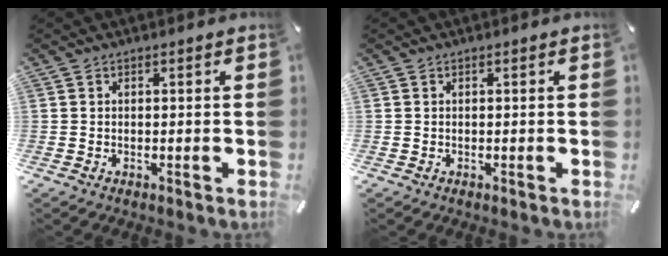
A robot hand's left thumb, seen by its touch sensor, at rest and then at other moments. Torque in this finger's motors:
{"motor_torque": [0.00, 0.00, 0.00, 0.00, 0.00]}